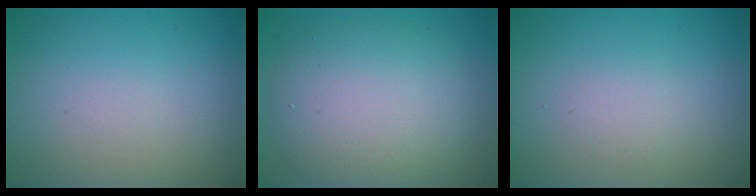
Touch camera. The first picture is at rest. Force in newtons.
{"total": 7.0, "press": 7.0, "slide": 0.3}
{"total": 1.2, "press": 1.2, "slide": 0.1}